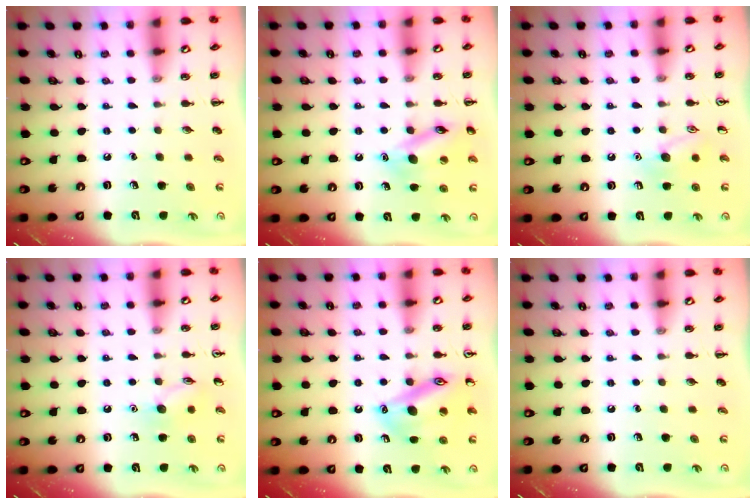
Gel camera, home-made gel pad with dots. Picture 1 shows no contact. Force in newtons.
{"total": 13.9, "press": 13.8, "slide": 1.3}
{"total": 9.0, "press": 8.9, "slide": 1.2}
{"total": 7.6, "press": 7.5, "slide": 0.9}
{"total": 16.8, "press": 16.7, "slide": 1.8}
{"total": 0.0}